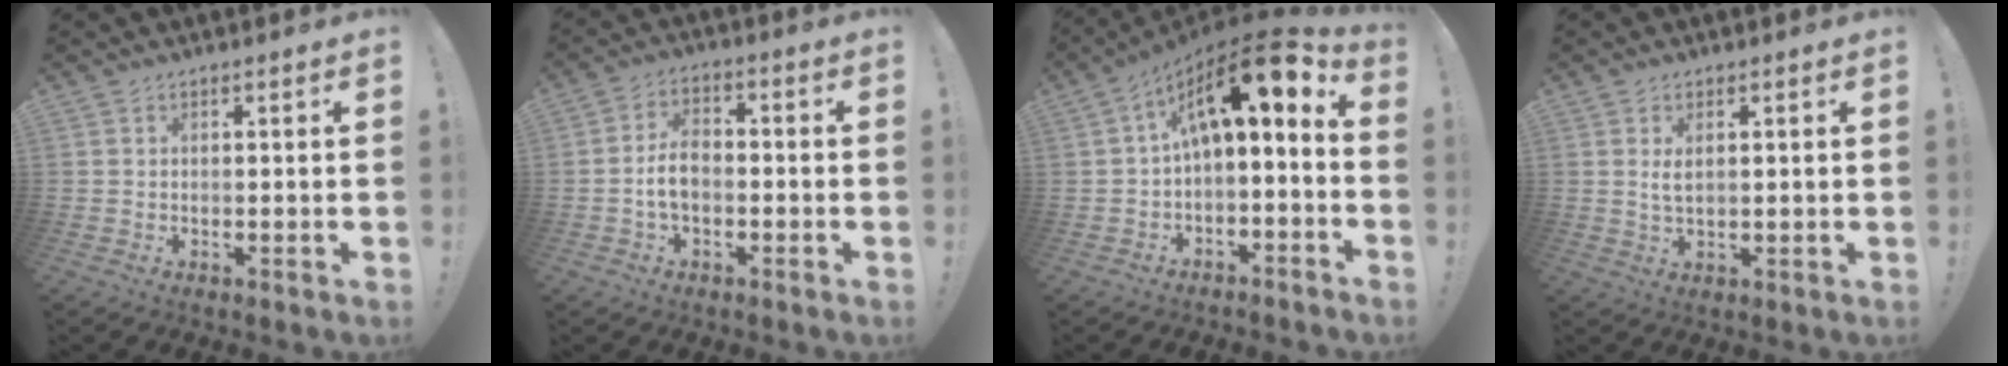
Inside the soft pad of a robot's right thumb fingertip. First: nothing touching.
{"total": 6.7, "force": [-1.4, 4.3, 5.0], "torque": [-0.097, 0.005, -0.027]}
{"total": 13.7, "force": [5.0, 3.9, 12.1], "torque": [-0.194, -0.036, 0.082]}
{"total": 2.7, "force": [1.0, 1.3, 2.2], "torque": [-0.031, -0.004, 0.014]}